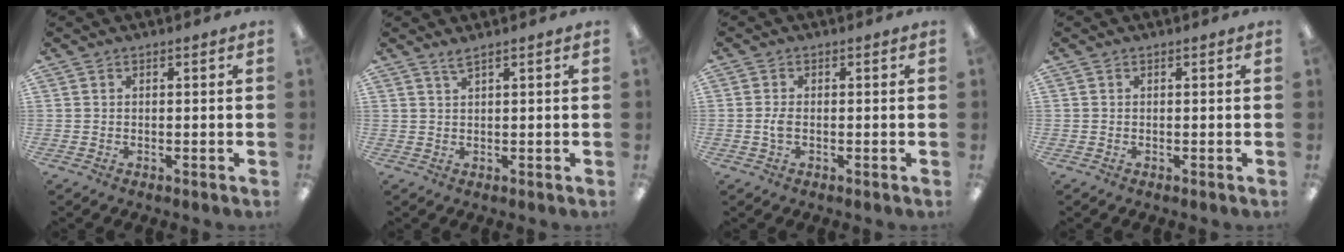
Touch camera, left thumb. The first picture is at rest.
{"total": 1.8, "force": [1.5, 0.0, 1.1], "torque": [-0.025, 0.000, 0.027]}
{"total": 2.7, "force": [-0.3, 1.4, 2.2], "torque": [-0.047, 0.001, -0.008]}
{"total": 0.0}